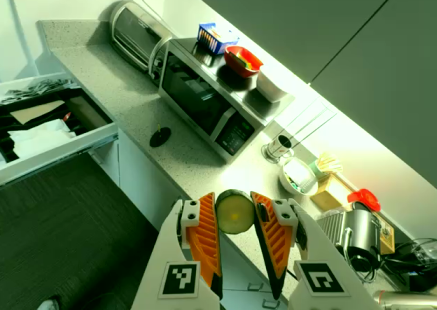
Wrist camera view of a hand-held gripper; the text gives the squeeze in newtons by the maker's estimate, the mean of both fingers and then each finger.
{"total": 8.8, "left": 9.0, "right": 8.6}